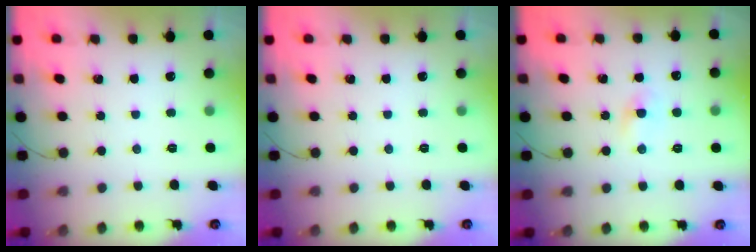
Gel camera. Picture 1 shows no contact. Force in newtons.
{"total": 0.0}
{"total": 1.2, "press": 1.0, "slide": 0.7}